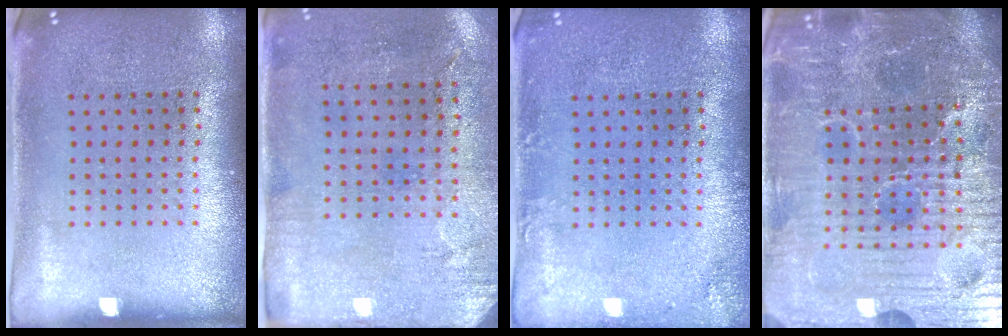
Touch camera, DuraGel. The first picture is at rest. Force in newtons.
{"total": 2.9, "press": 2.4, "slide": 1.7}
{"total": 1.5, "press": 1.5, "slide": 0.1}
{"total": 6.6, "press": 6.1, "slide": 2.7}